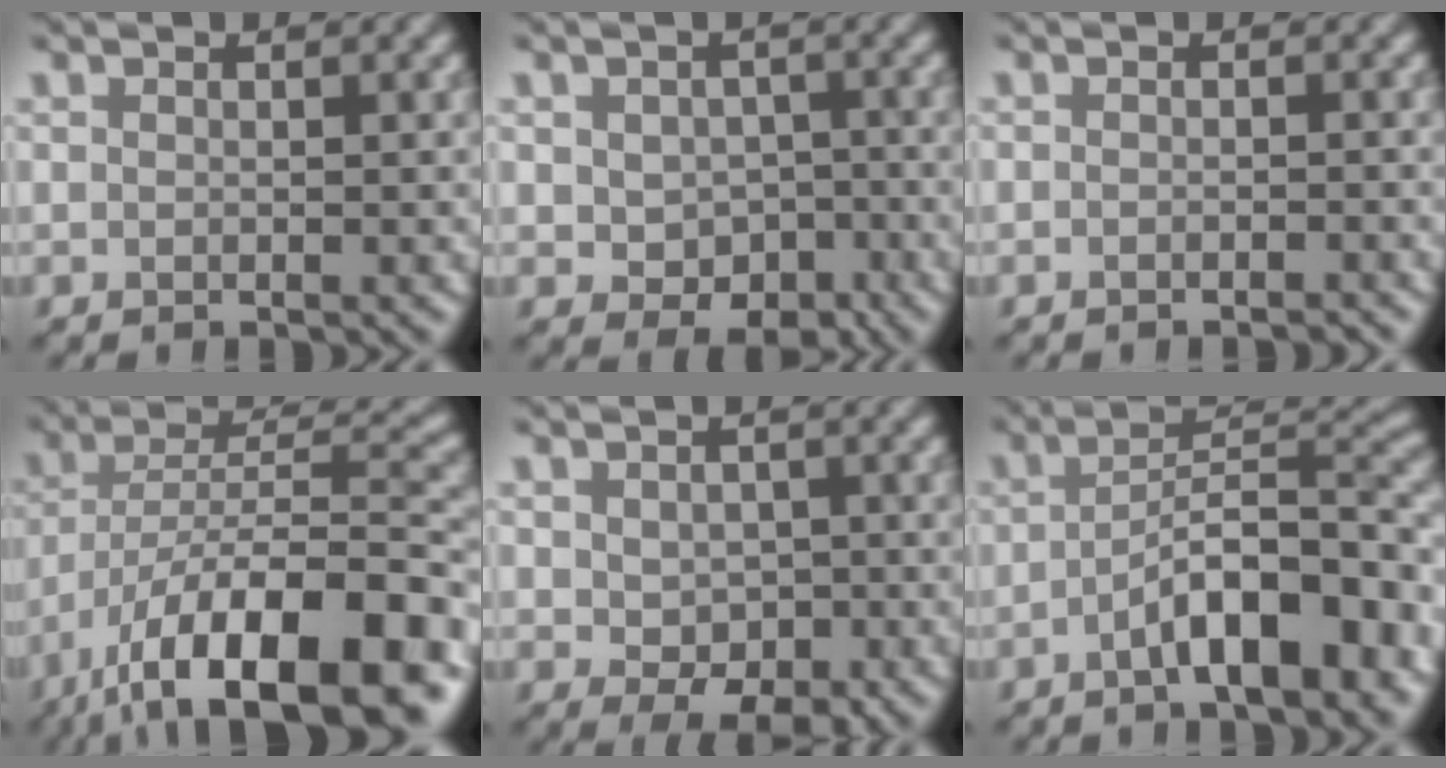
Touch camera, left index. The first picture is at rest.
{"total": 4.2, "force": [-1.2, 3.1, 2.5], "torque": [-0.041, -0.009, -0.015]}
{"total": 1.0, "force": [-1.0, 0.0, 0.2], "torque": [-0.003, 0.000, -0.019]}
{"total": 15.9, "force": [-9.5, 5.4, 11.6], "torque": [-0.181, 0.001, -0.162]}
{"total": 4.0, "force": [-0.9, 2.6, 2.9], "torque": [-0.052, -0.013, -0.009]}
{"total": 9.7, "force": [-4.0, 3.4, 8.1], "torque": [-0.109, 0.018, -0.069]}